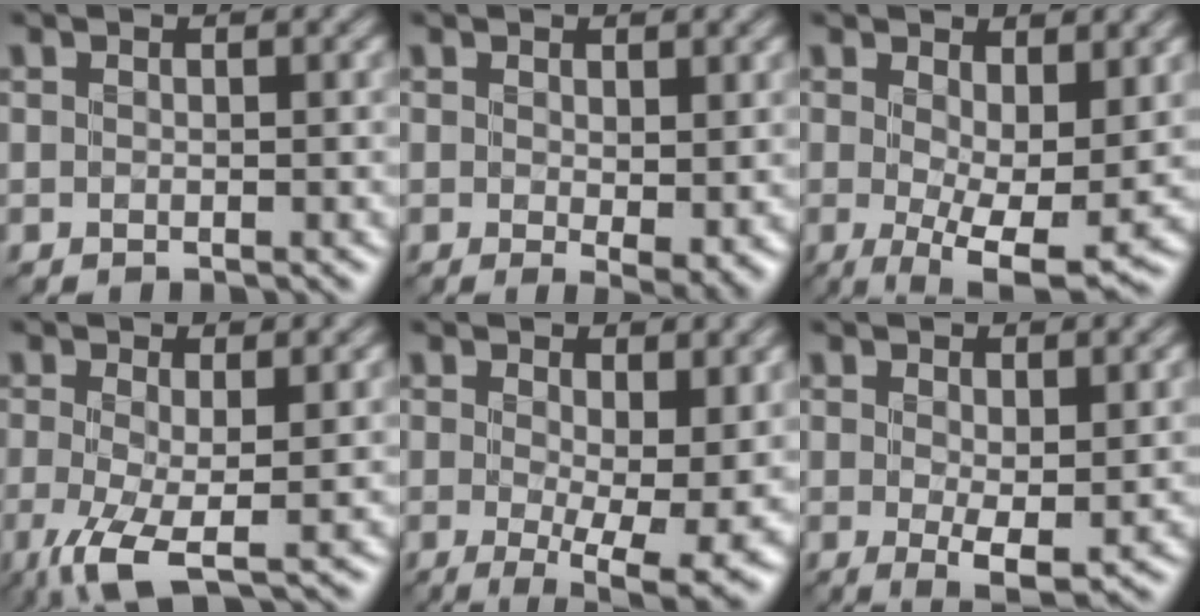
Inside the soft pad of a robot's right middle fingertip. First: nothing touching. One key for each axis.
{"total": 2.4, "fx": 0.6, "fy": 0.6, "fz": 2.2, "tx": -0.034, "ty": -0.009, "tz": 0.015}
{"total": 7.2, "fx": 0.5, "fy": 2.6, "fz": 6.7, "tx": -0.107, "ty": -0.018, "tz": 0.009}
{"total": 4.8, "fx": -1.5, "fy": 1.2, "fz": 4.4, "tx": -0.097, "ty": -0.014, "tz": -0.032}
{"total": 8.4, "fx": 0.4, "fy": 2.9, "fz": 7.8, "tx": -0.110, "ty": -0.023, "tz": 0.010}
{"total": 3.0, "fx": 0.5, "fy": 0.8, "fz": 2.8, "tx": -0.049, "ty": -0.011, "tz": 0.011}